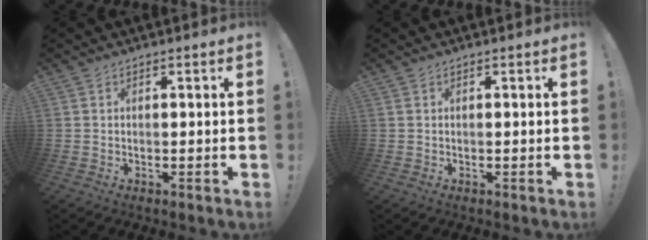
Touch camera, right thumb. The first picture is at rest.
{"total": 0.0}